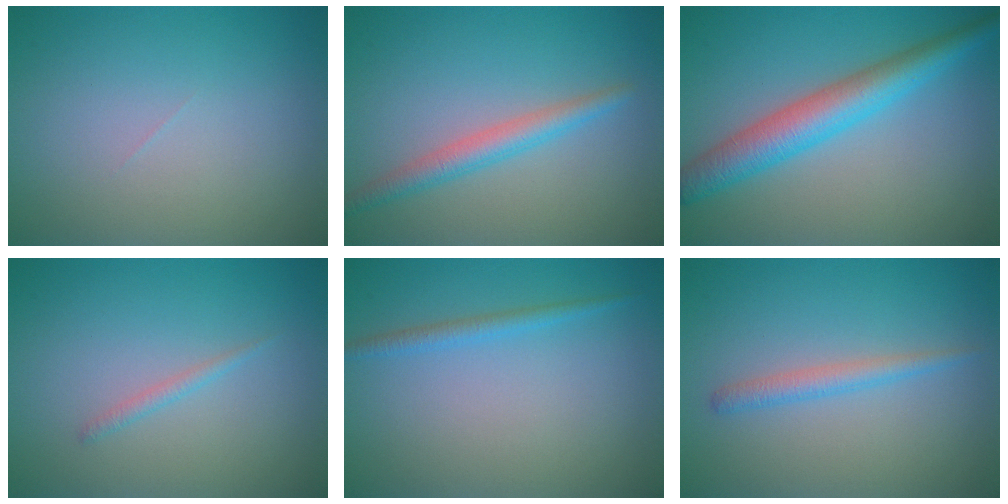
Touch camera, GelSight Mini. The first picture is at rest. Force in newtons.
{"total": 2.6, "press": 2.6, "slide": 0.1}
{"total": 5.5, "press": 5.5, "slide": 0.1}
{"total": 0.8, "press": 0.8, "slide": 0.0}
{"total": 1.4, "press": 1.4, "slide": 0.1}
{"total": 1.7, "press": 1.7, "slide": 0.0}